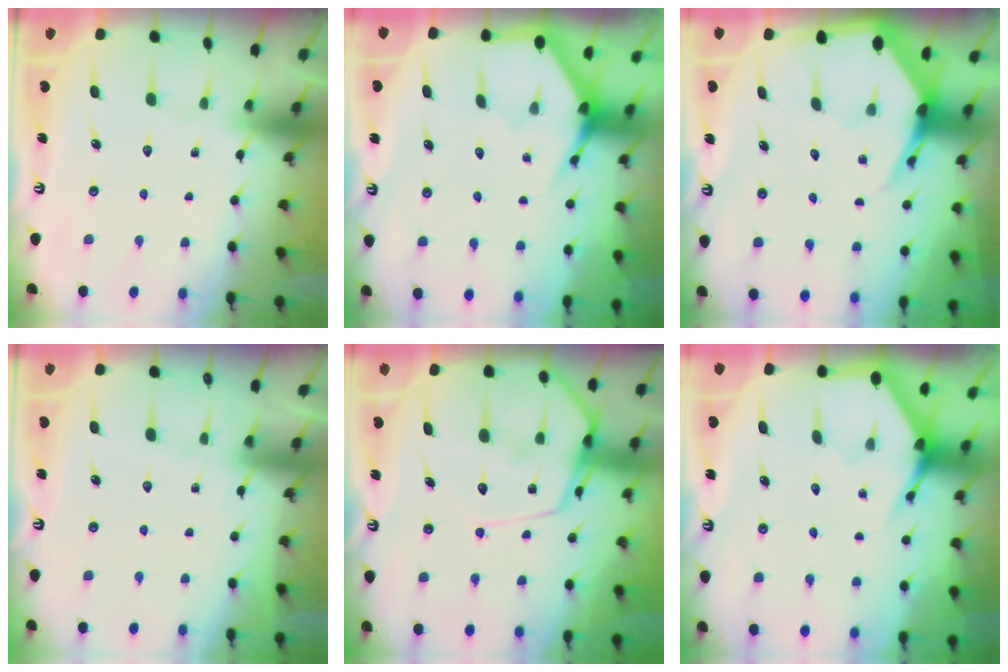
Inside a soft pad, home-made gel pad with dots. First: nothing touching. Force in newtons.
{"total": 3.6, "press": 3.5, "slide": 0.2}
{"total": 6.0, "press": 5.9, "slide": 0.8}
{"total": 3.4, "press": 3.3, "slide": 0.4}
{"total": 13.9, "press": 13.9, "slide": 1.3}
{"total": 3.4, "press": 3.4, "slide": 0.2}